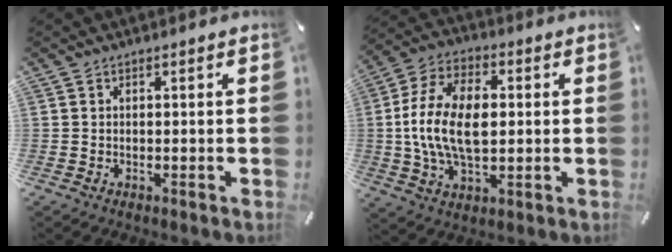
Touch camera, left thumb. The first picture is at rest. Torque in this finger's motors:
{"motor_torque": [2.53, 2.48, 1.23, 0.77, 0.27]}